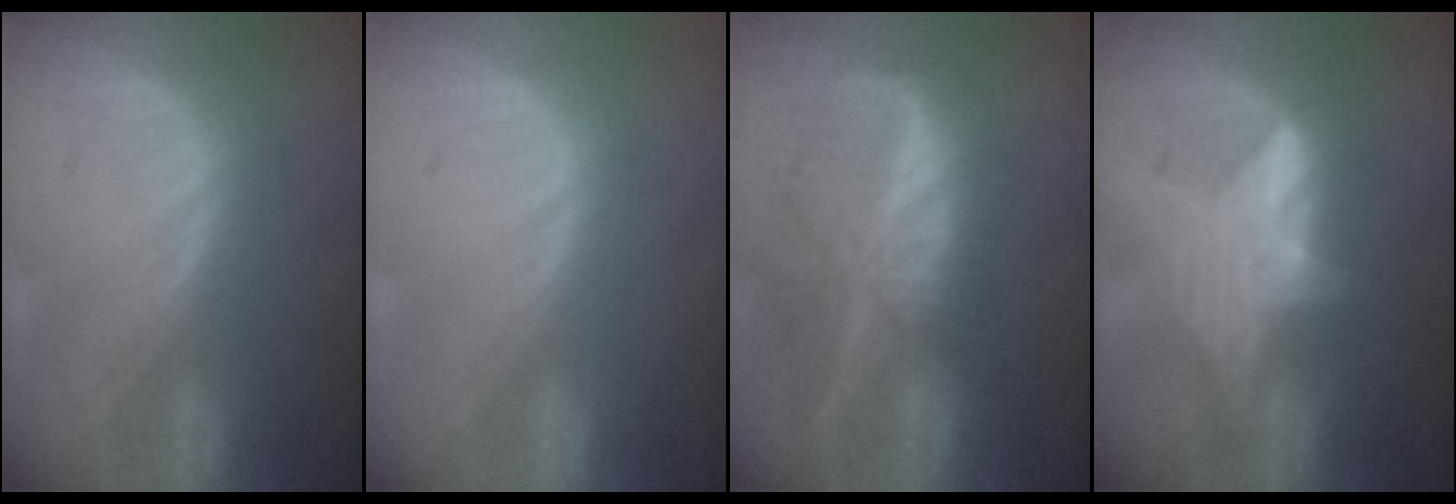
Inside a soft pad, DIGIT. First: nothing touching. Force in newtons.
{"total": 0.0}
{"total": 9.5, "press": 8.4, "slide": 4.6}
{"total": 6.0, "press": 5.7, "slide": 1.9}